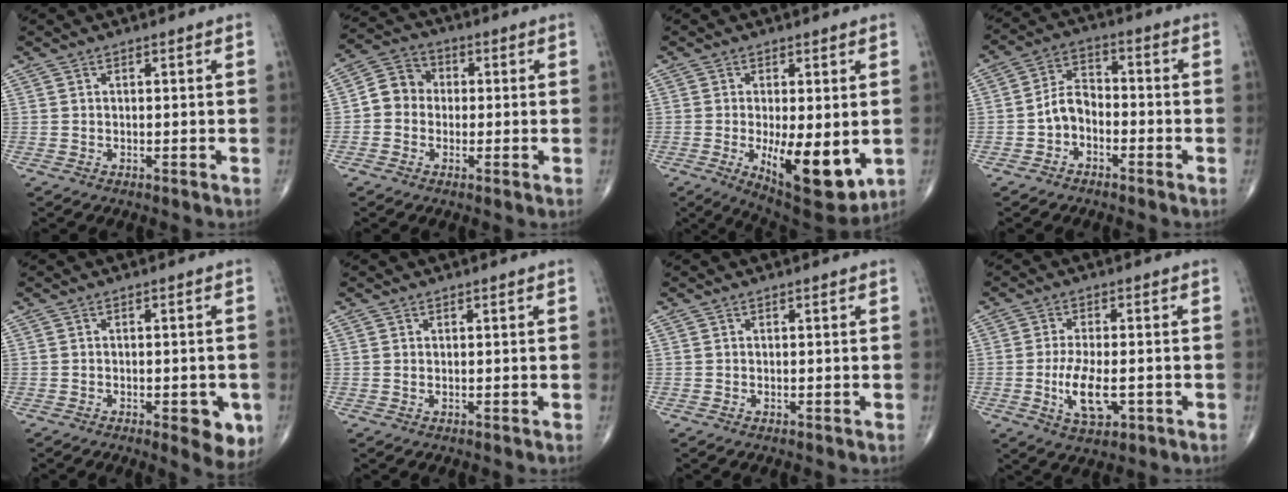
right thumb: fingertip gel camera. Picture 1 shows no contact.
{"total": 6.5, "force": [-0.6, 5.8, 2.9], "torque": [-0.028, 0.024, -0.026]}
{"total": 13.6, "force": [-2.6, 5.2, 12.3], "torque": [-0.176, -0.029, -0.024]}
{"total": 6.3, "force": [-2.3, 4.5, 3.8], "torque": [-0.054, 0.034, -0.054]}
{"total": 6.4, "force": [-2.3, 2.6, 5.3], "torque": [-0.048, -0.003, -0.023]}
{"total": 0.0}
{"total": 0.0}
{"total": 8.0, "force": [-2.0, 3.6, 6.9], "torque": [-0.128, -0.004, -0.029]}